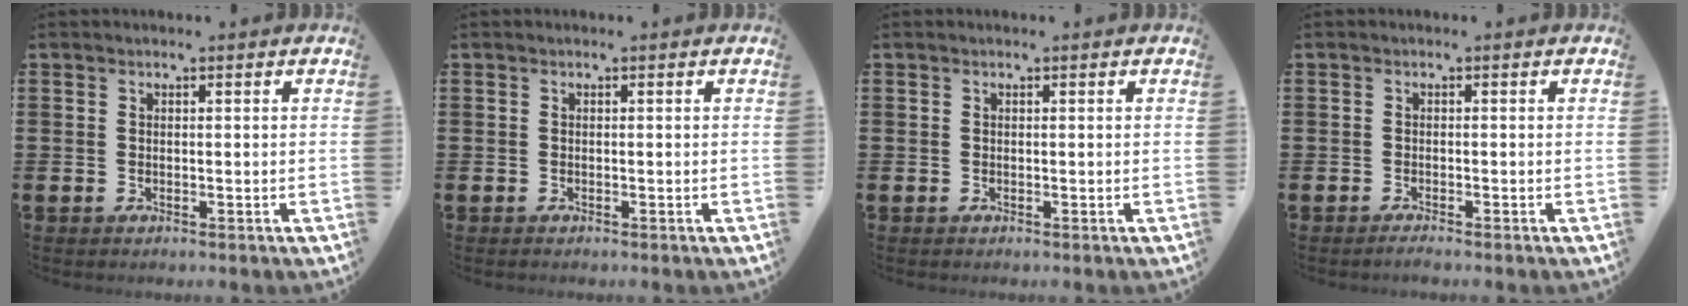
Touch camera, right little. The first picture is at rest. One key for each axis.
{"total": 0.0}
{"total": 0.0}
{"total": 0.8, "fx": -0.6, "fy": 0.0, "fz": 0.5, "tx": -0.009, "ty": -0.003, "tz": -0.012}